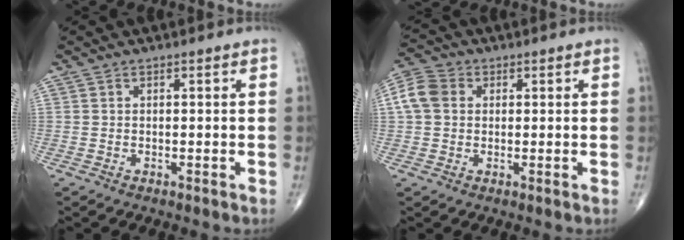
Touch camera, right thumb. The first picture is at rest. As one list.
[{"total": 6.3, "force": [1.1, 5.0, 3.6], "torque": [-0.075, 0.017, 0.015]}]